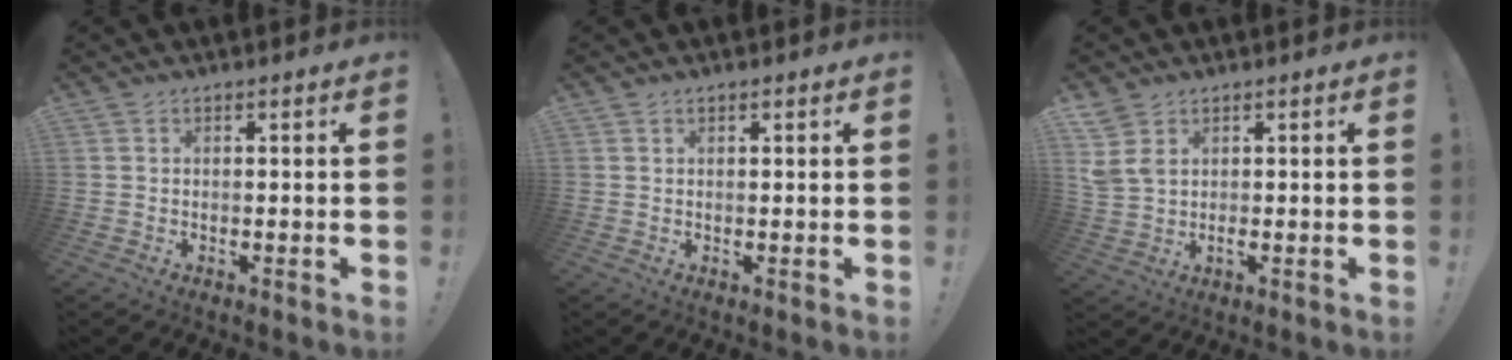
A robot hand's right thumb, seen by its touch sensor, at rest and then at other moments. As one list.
[{"total": 0.6, "force": [0.5, 0.1, 0.3], "torque": [0.001, -0.002, 0.008]}, {"total": 4.9, "force": [1.8, 3.5, 2.9], "torque": [-0.060, -0.005, 0.038]}]